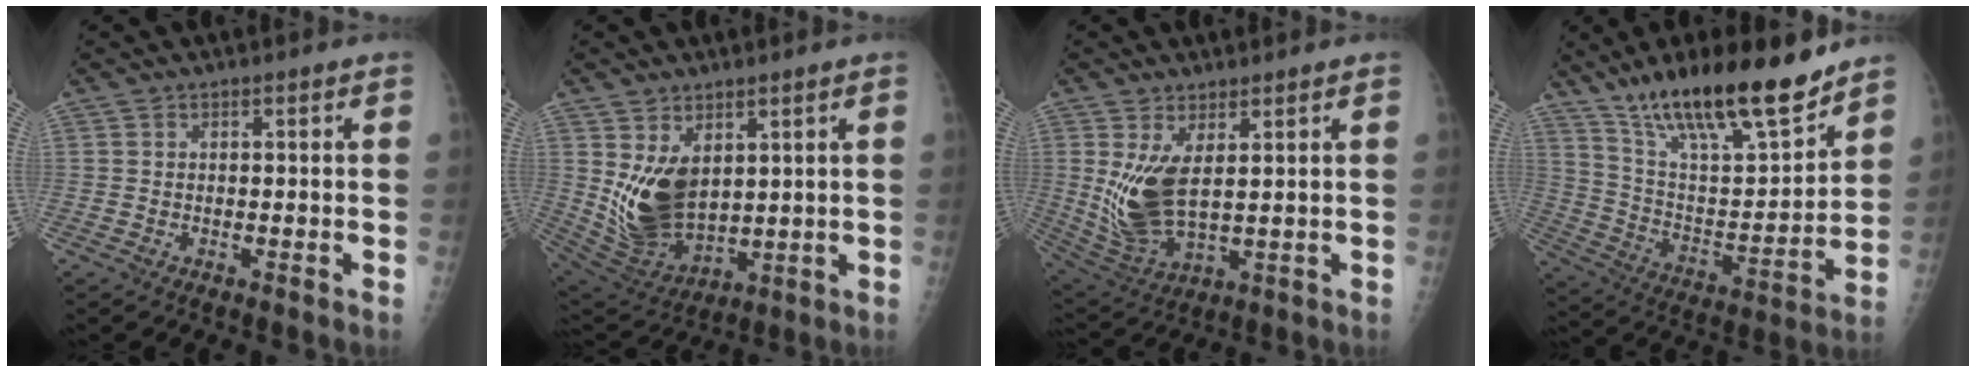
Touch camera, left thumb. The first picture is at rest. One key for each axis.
{"total": 12.2, "fx": 3.2, "fy": 7.8, "fz": 8.8, "tx": -0.140, "ty": -0.033, "tz": 0.089}
{"total": 10.3, "fx": 2.4, "fy": 4.5, "fz": 9.0, "tx": -0.182, "ty": -0.025, "tz": 0.065}
{"total": 22.8, "fx": 16.8, "fy": 5.5, "fz": 14.3, "tx": -0.214, "ty": -0.074, "tz": 0.295}